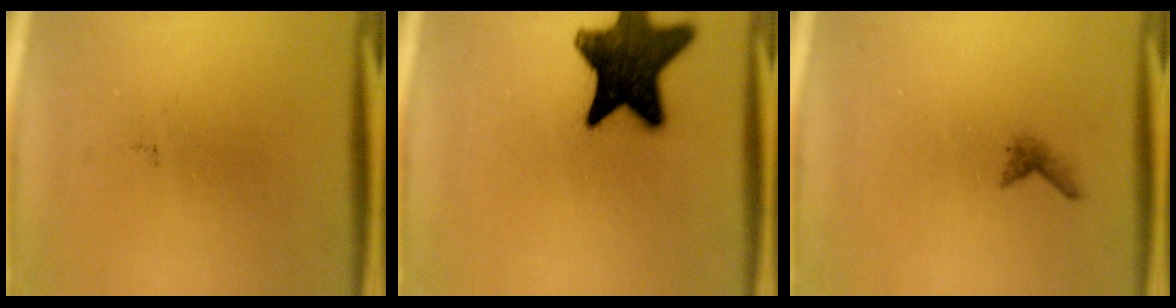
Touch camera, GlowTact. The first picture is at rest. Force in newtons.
{"total": 16.3}
{"total": 0.9}